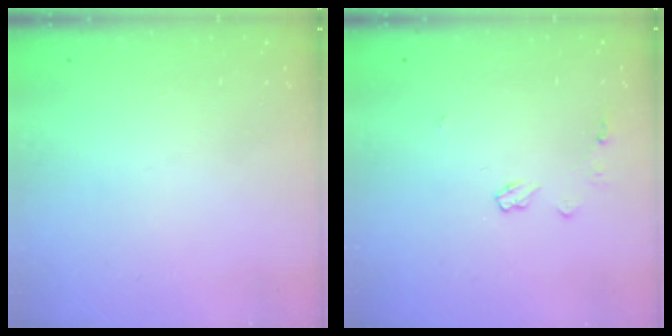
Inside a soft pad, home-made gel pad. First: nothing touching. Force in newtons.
{"total": 4.4, "press": 4.4, "slide": 0.5}